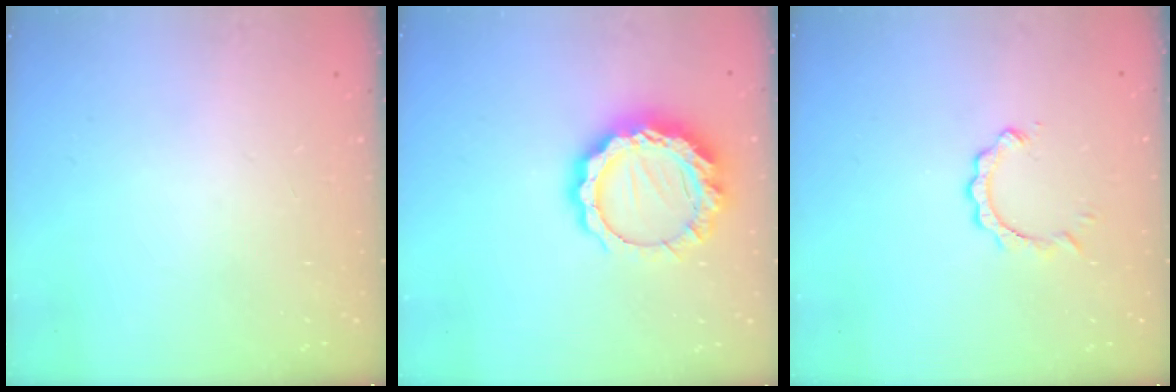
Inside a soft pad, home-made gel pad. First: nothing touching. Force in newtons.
{"total": 15.0, "press": 14.9, "slide": 1.2}
{"total": 2.9, "press": 2.8, "slide": 0.3}